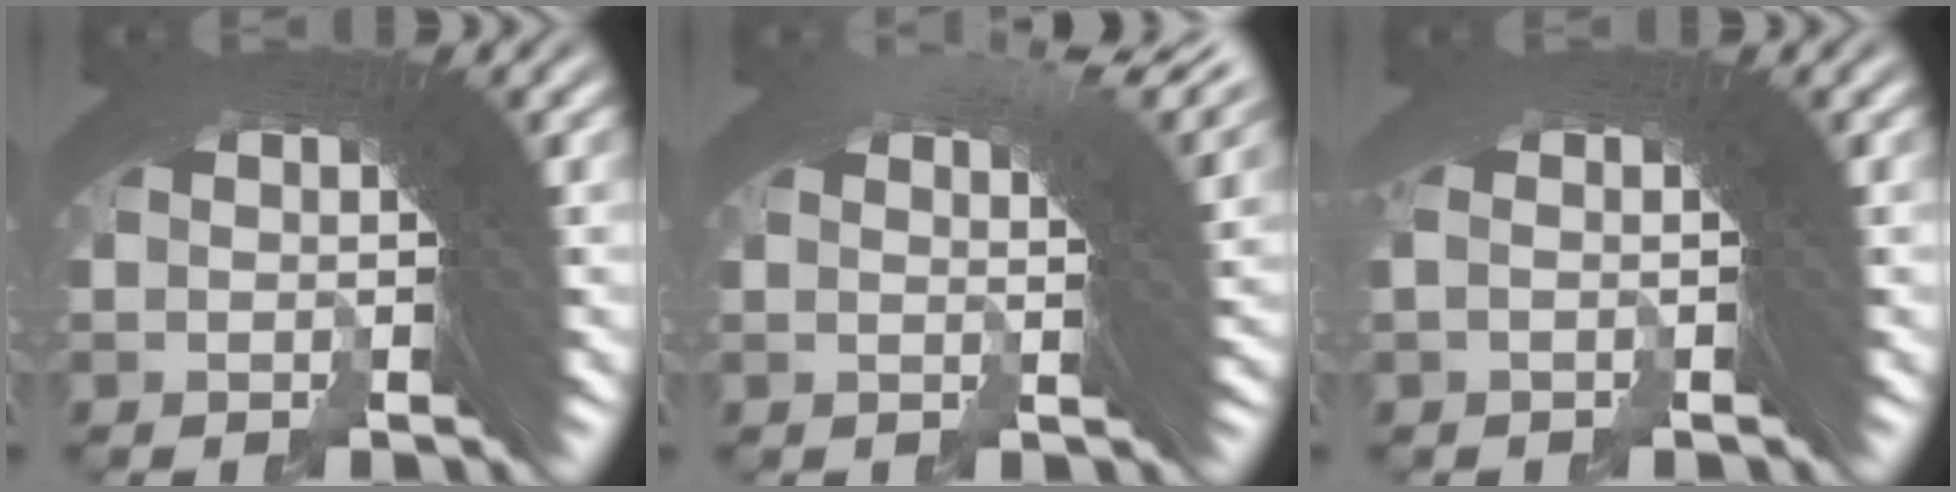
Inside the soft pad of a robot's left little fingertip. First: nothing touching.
{"total": 6.2, "force": [3.5, 0.9, 5.1], "torque": [-0.035, 0.020, 0.042]}
{"total": 0.9, "force": [-0.1, -0.4, 0.8], "torque": [-0.003, 0.014, -0.010]}